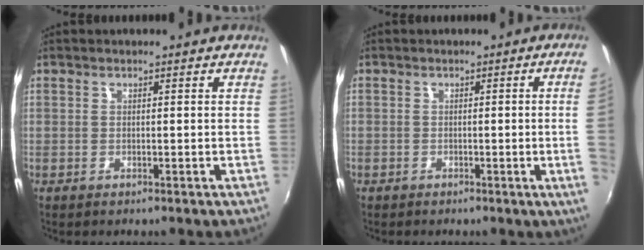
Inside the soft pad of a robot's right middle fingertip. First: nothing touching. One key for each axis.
{"total": 4.1, "fx": -0.2, "fy": -1.7, "fz": 3.7, "tx": -0.059, "ty": -0.010, "tz": 0.003}